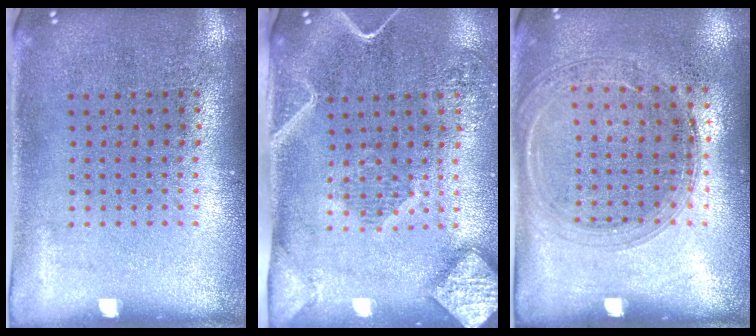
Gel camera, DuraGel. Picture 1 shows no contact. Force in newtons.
{"total": 2.5, "press": 1.9, "slide": 1.5}
{"total": 1.5, "press": 1.4, "slide": 0.3}